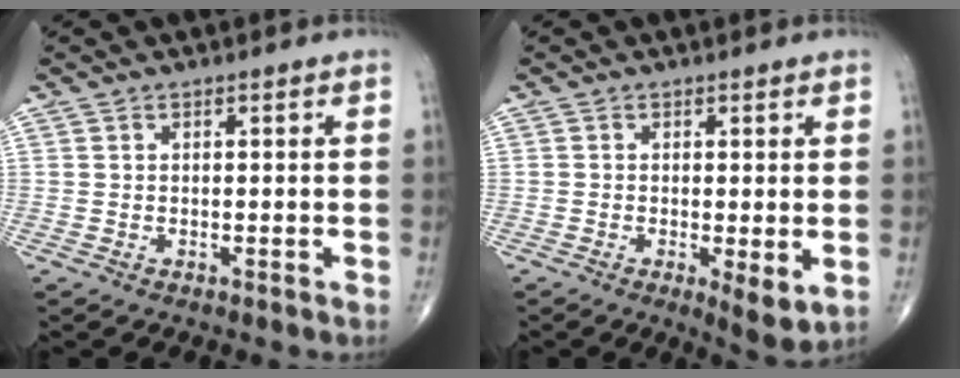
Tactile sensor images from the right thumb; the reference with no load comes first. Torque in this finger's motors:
{"motor_torque": [0.38, 0.76, -0.06, -0.09, 0.11]}